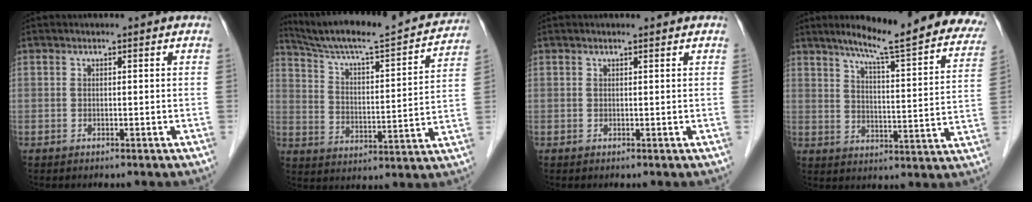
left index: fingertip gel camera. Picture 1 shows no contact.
{"total": 22.8, "force": [20.8, 2.0, 9.1], "torque": [-0.150, -0.013, 0.292]}
{"total": 1.0, "force": [0.9, 0.0, 0.4], "torque": [-0.010, 0.007, 0.015]}
{"total": 23.9, "force": [20.5, 2.1, 12.0], "torque": [-0.161, -0.043, 0.254]}